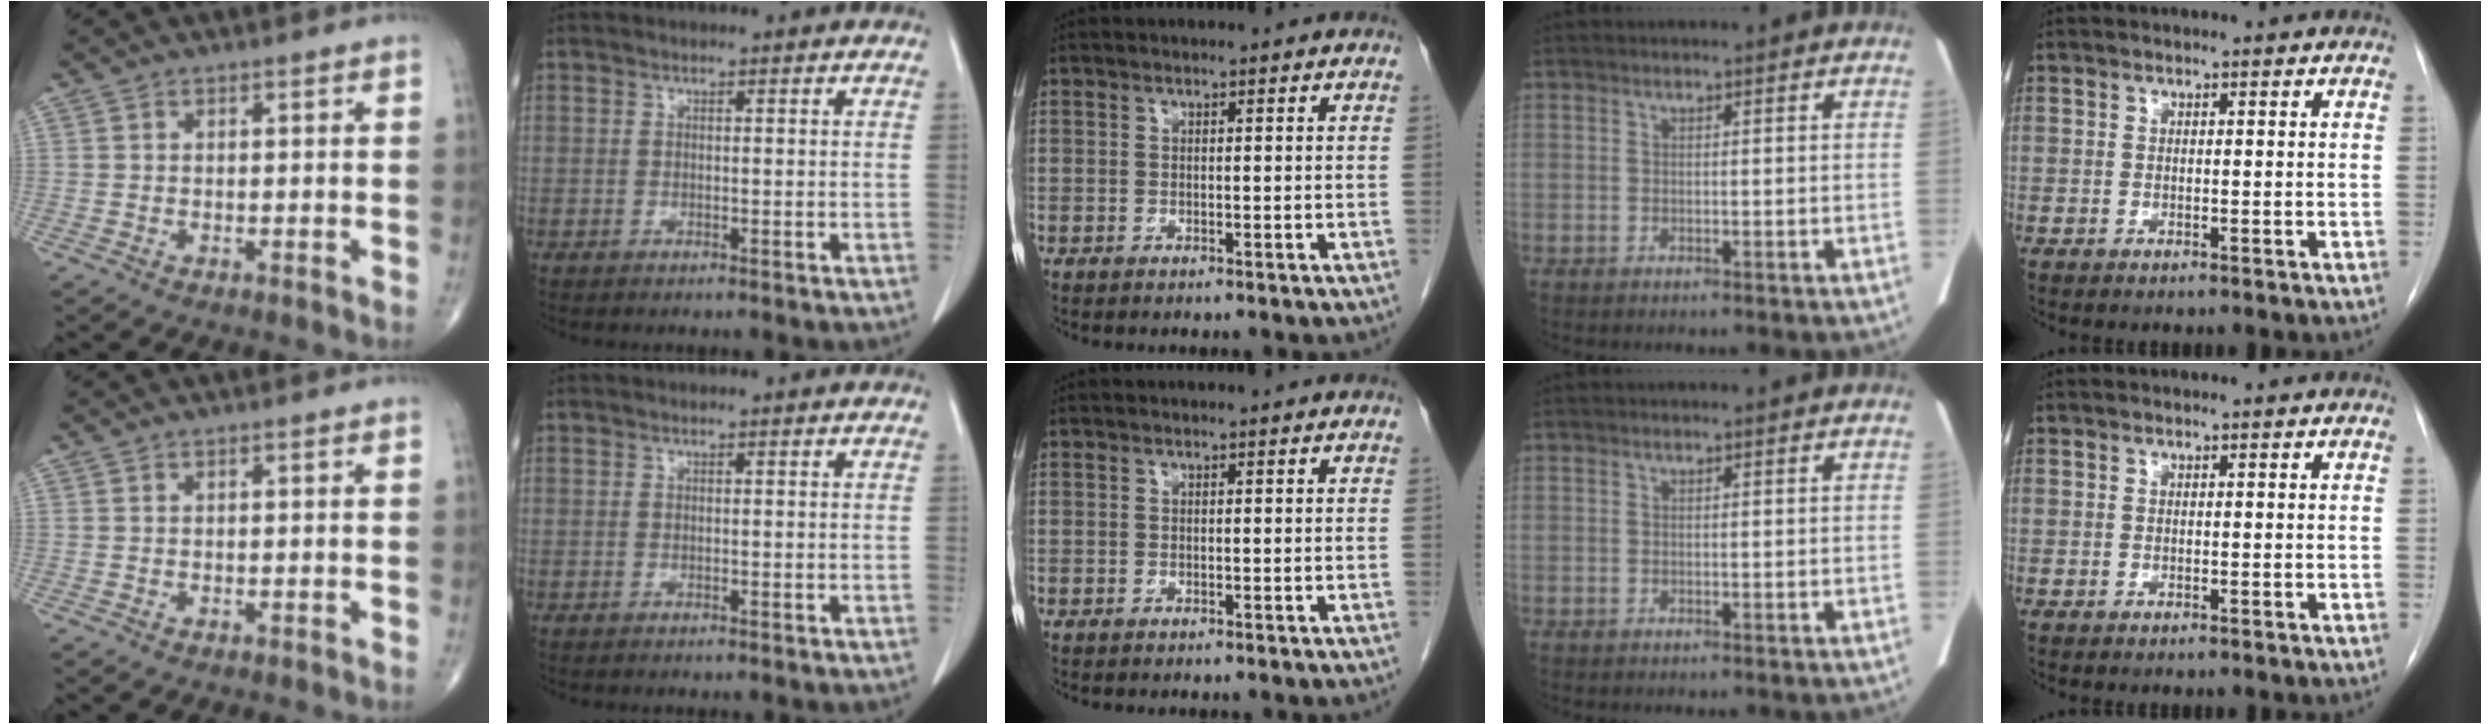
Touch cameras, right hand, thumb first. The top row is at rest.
{}